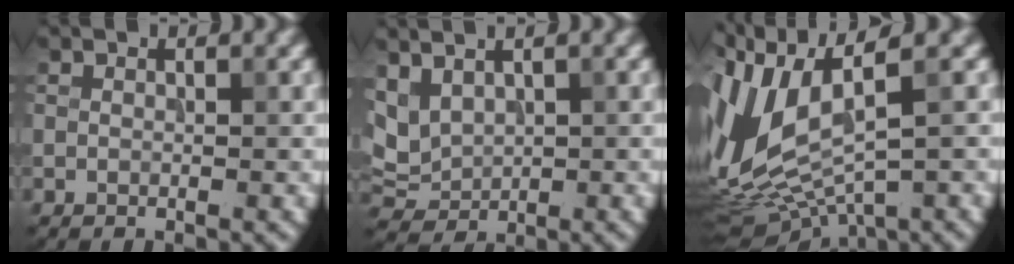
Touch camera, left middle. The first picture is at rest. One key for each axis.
{"total": 3.4, "fx": 1.7, "fy": 2.2, "fz": 2.0, "tx": -0.048, "ty": 0.004, "tz": 0.042}
{"total": 10.3, "fx": 0.4, "fy": 3.9, "fz": 9.5, "tx": -0.214, "ty": 0.001, "tz": 0.020}